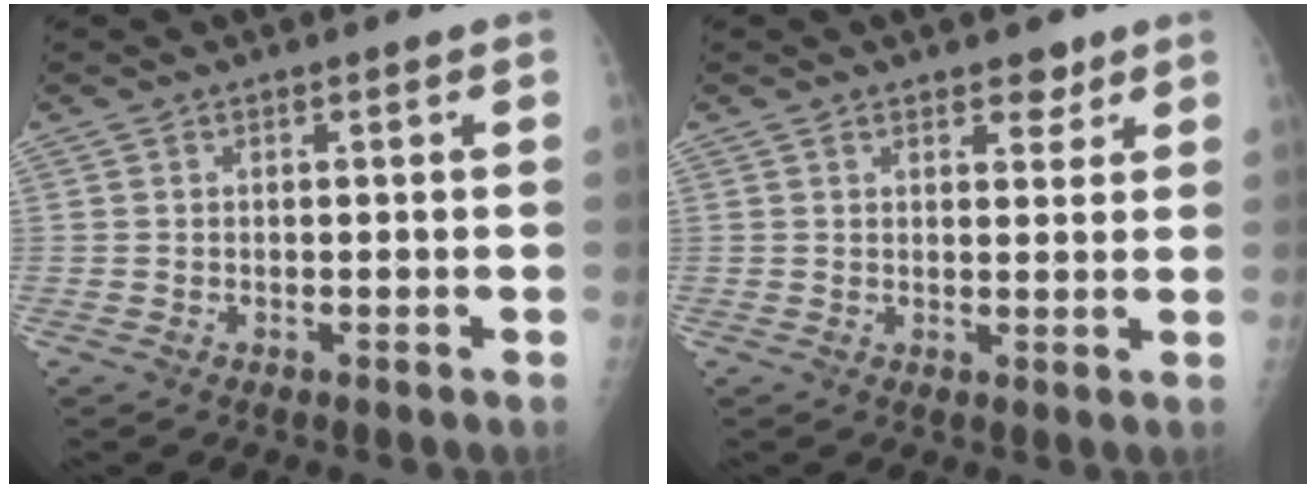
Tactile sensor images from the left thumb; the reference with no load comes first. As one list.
[{"total": 3.2, "force": [2.3, 1.7, 1.5], "torque": [0.001, -0.013, 0.033]}]